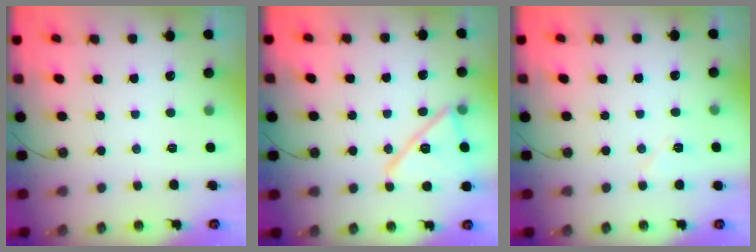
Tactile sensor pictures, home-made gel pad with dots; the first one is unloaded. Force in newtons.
{"total": 15.6, "press": 15.6, "slide": 0.8}
{"total": 5.9, "press": 5.6, "slide": 2.0}